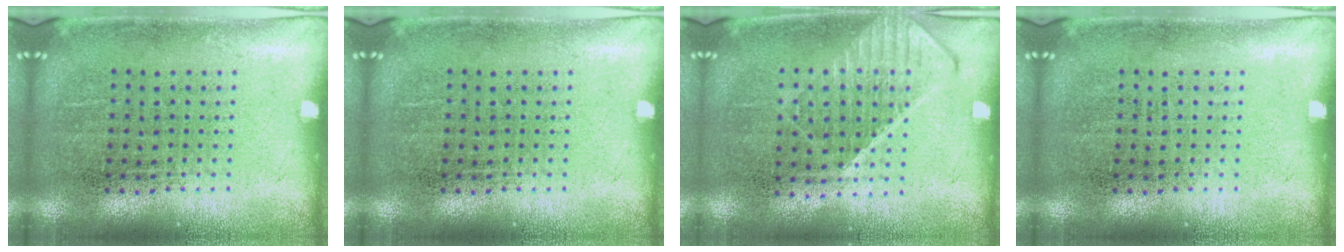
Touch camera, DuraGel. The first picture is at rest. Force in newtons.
{"total": 0.0}
{"total": 1.1, "press": 1.1, "slide": 0.4}
{"total": 0.0}